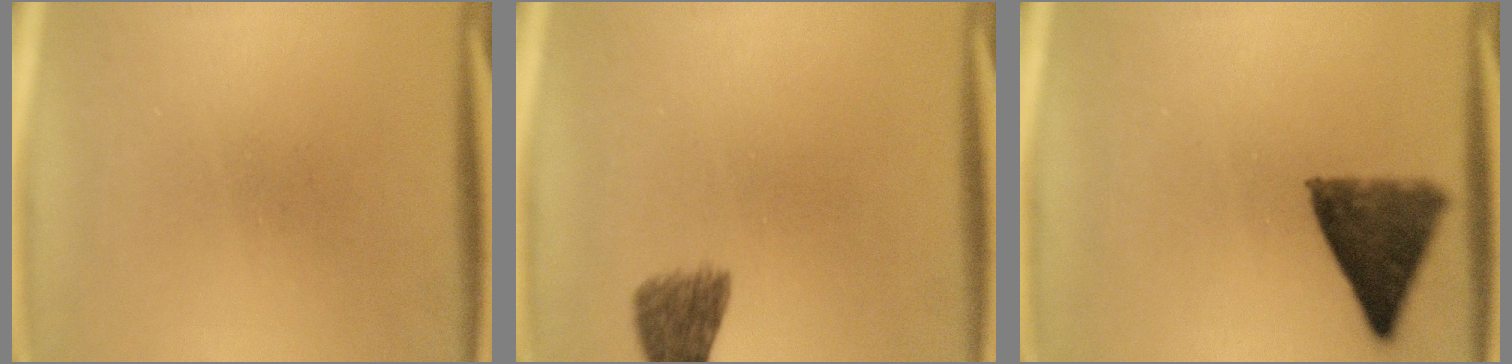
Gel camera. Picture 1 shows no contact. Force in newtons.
{"total": 4.6}
{"total": 9.7}